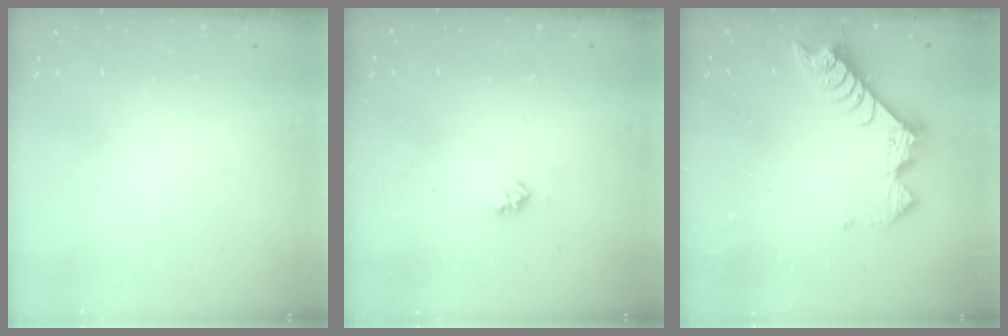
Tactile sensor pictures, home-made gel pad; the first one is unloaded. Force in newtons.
{"total": 3.0, "press": 2.9, "slide": 0.4}
{"total": 8.7, "press": 8.6, "slide": 0.4}